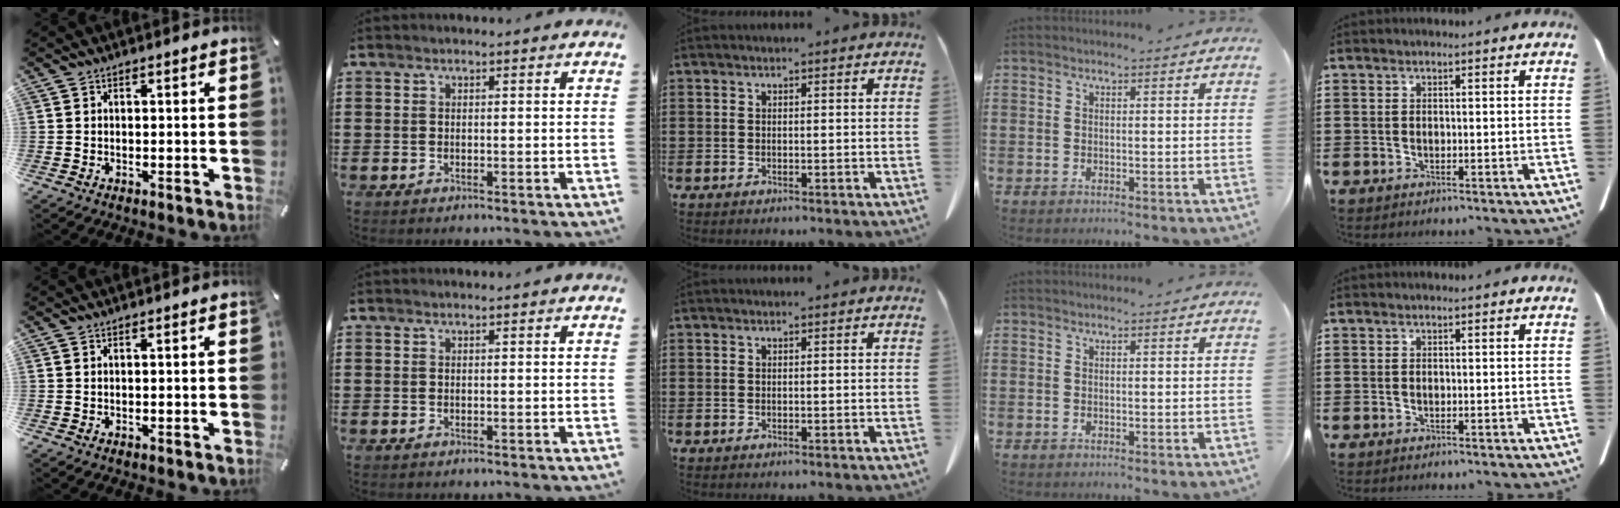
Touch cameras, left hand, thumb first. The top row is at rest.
{}